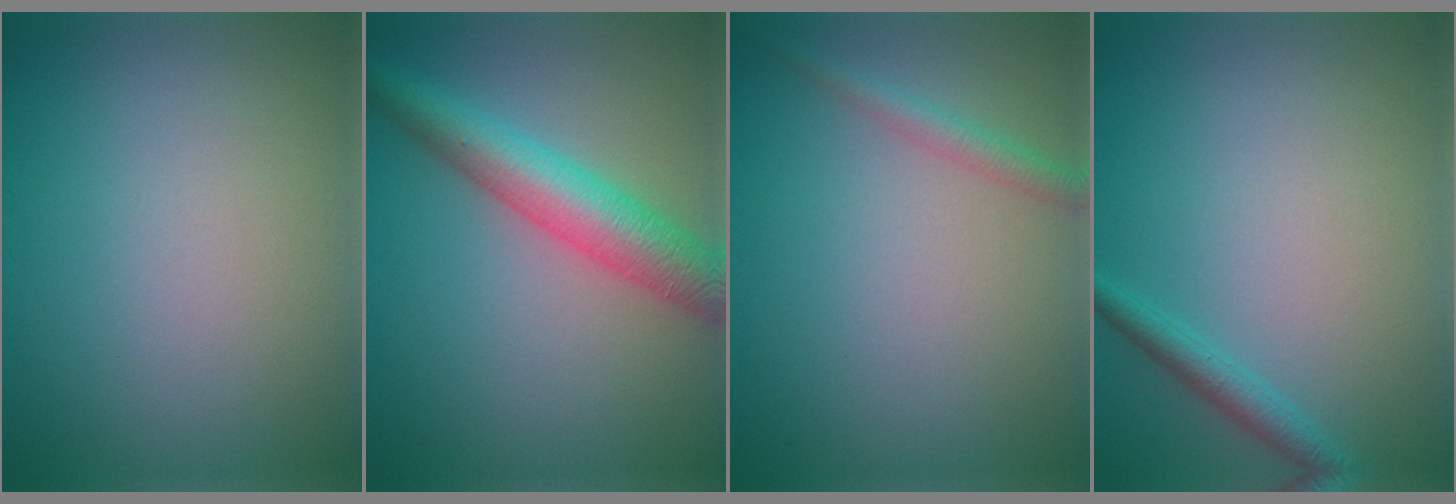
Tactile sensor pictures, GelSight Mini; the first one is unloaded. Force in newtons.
{"total": 6.2, "press": 6.2, "slide": 0.1}
{"total": 1.7, "press": 1.7, "slide": 0.1}
{"total": 1.8, "press": 1.8, "slide": 0.1}